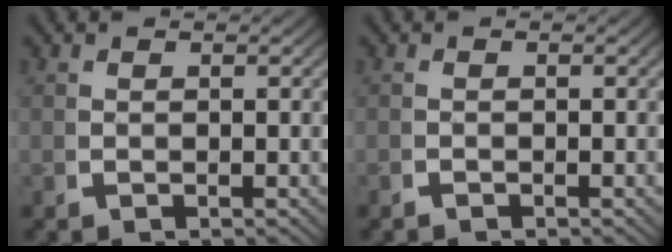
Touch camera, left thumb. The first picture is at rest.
{"total": 0.5, "force": [-0.5, -0.1, 0.0], "torque": [0.003, -0.001, -0.012]}